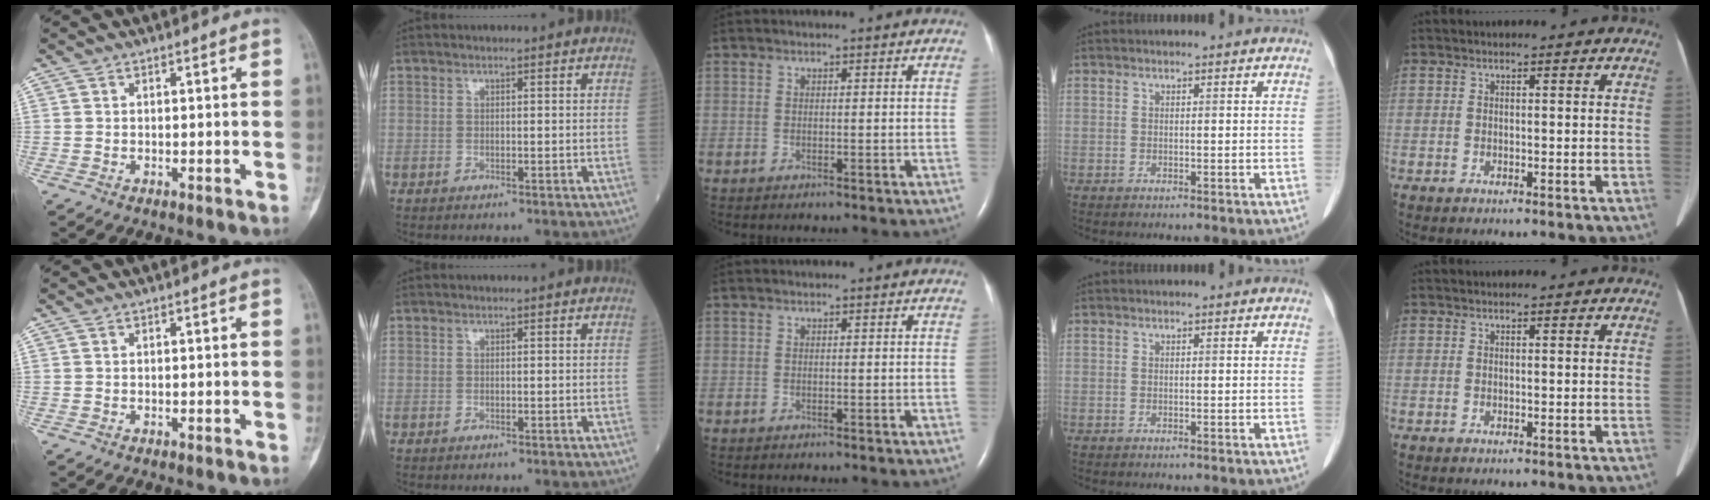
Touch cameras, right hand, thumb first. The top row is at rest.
{}